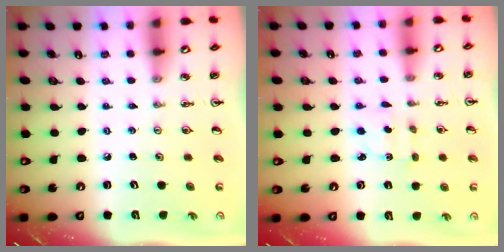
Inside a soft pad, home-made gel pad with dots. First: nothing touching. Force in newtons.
{"total": 2.1, "press": 2.0, "slide": 0.6}